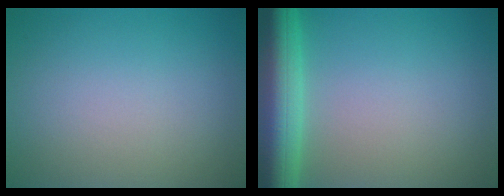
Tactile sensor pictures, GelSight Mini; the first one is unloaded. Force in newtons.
{"total": 8.1, "press": 8.1, "slide": 0.4}